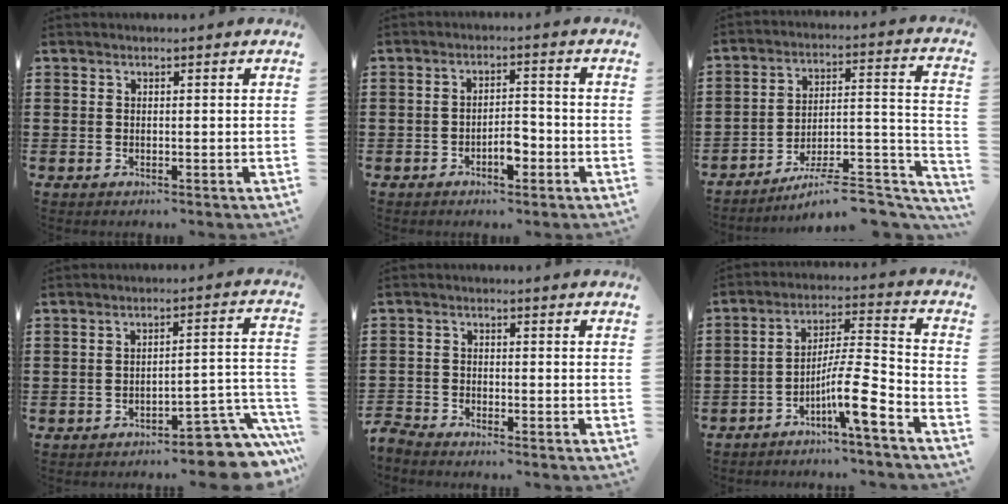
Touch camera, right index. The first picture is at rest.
{"total": 3.7, "force": [-2.1, 1.6, 2.6], "torque": [-0.046, 0.007, -0.039]}
{"total": 9.0, "force": [-7.4, 2.0, 4.7], "torque": [-0.061, 0.017, -0.138]}
{"total": 7.4, "force": [-6.1, 1.2, 4.1], "torque": [-0.049, 0.005, -0.111]}
{"total": 2.4, "force": [-2.4, 0.1, -0.1], "torque": [-0.011, -0.001, -0.056]}
{"total": 9.6, "force": [-5.4, 1.3, 7.9], "torque": [-0.138, 0.001, -0.099]}